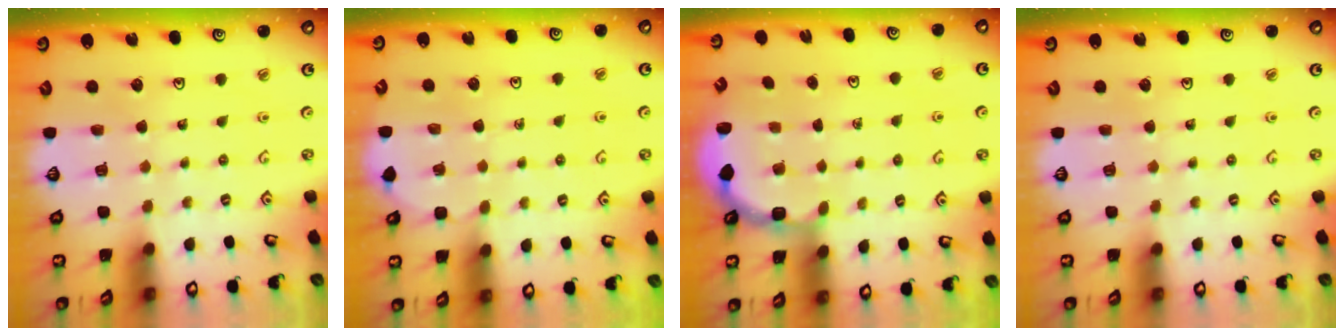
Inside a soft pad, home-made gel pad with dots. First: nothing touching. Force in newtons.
{"total": 3.6, "press": 3.6, "slide": 0.4}
{"total": 2.7, "press": 2.3, "slide": 1.5}
{"total": 0.0}